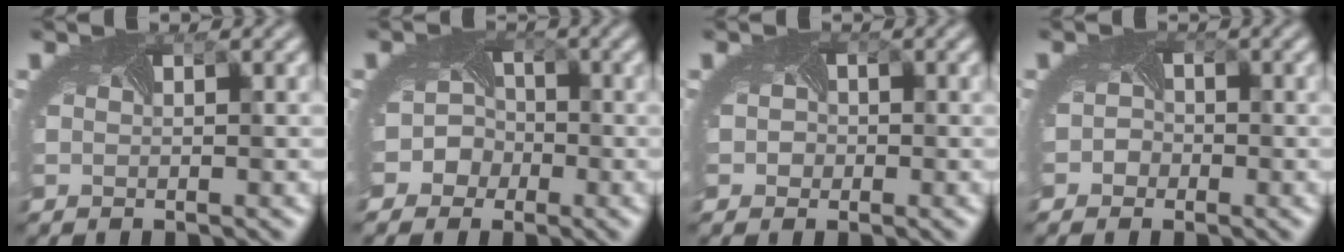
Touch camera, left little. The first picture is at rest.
{"total": 4.2, "force": [-1.8, 3.7, 0.9], "torque": [0.008, 0.005, -0.037]}
{"total": 2.2, "force": [0.1, 2.0, 0.8], "torque": [-0.001, 0.007, -0.012]}
{"total": 1.8, "force": [-0.8, 1.6, 0.3], "torque": [0.008, -0.003, -0.014]}